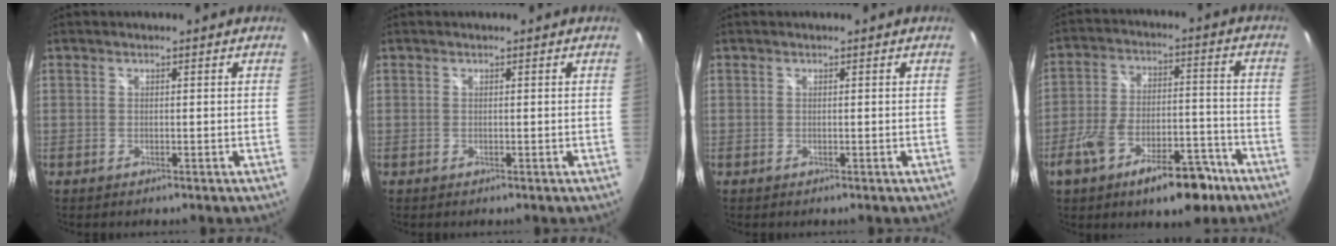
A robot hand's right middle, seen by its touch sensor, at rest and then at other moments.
{"total": 0.0}
{"total": 0.0}
{"total": 15.3, "force": [-9.4, 6.2, 10.4], "torque": [-0.187, 0.005, -0.145]}